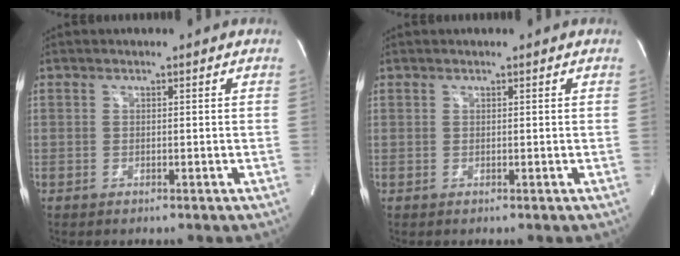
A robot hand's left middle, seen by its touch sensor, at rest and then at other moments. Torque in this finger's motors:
{"motor_torque": [0.67, -0.98, 0.18, 0.04]}